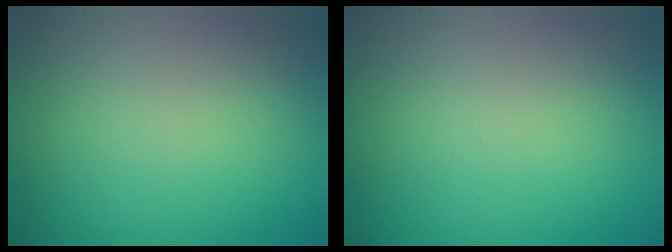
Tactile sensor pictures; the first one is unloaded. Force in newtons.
{"total": 0.0}